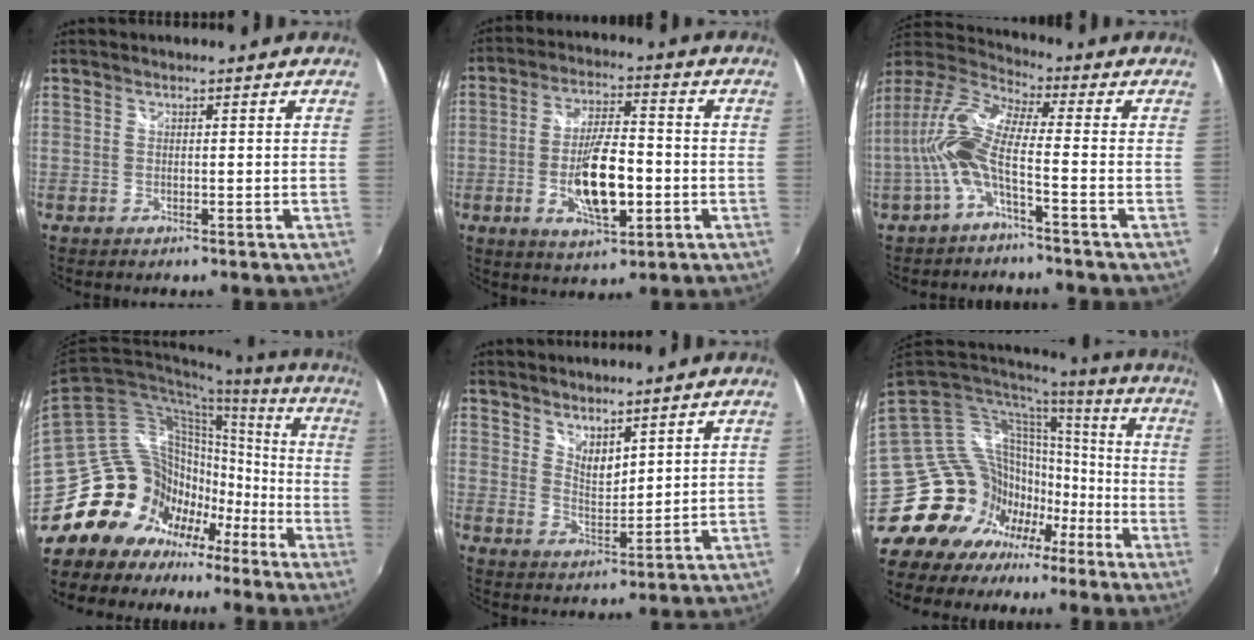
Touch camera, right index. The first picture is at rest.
{"total": 11.8, "force": [-2.8, 4.1, 10.7], "torque": [-0.202, -0.002, -0.043]}
{"total": 11.7, "force": [-2.1, 2.6, 11.2], "torque": [-0.232, 0.010, -0.042]}
{"total": 27.7, "force": [-16.0, 19.0, 12.3], "torque": [-0.253, 0.034, -0.251]}
{"total": 4.8, "force": [4.1, 1.7, 2.0], "torque": [-0.028, -0.007, 0.073]}
{"total": 22.7, "force": [-12.6, 16.3, 9.5], "torque": [-0.210, 0.017, -0.201]}